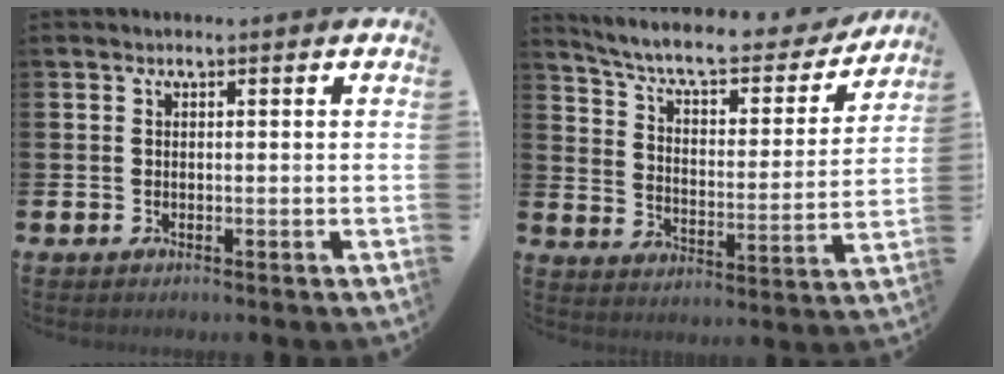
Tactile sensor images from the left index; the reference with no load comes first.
{"total": 8.4, "force": [7.3, 1.9, 3.5], "torque": [-0.085, -0.051, 0.118]}